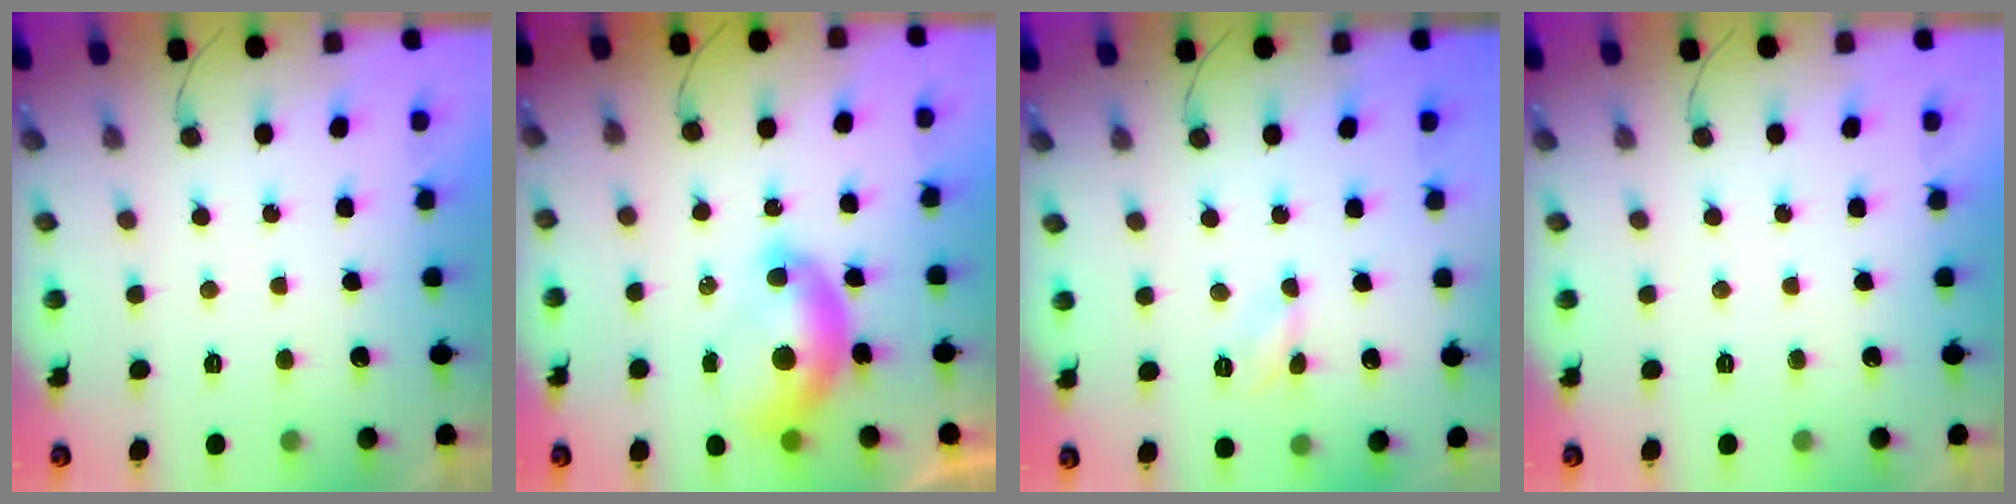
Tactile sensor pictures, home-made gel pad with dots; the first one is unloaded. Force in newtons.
{"total": 9.2, "press": 9.2, "slide": 1.0}
{"total": 2.9, "press": 2.9, "slide": 0.4}
{"total": 0.0}